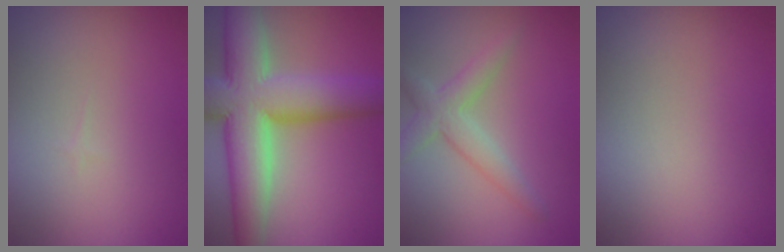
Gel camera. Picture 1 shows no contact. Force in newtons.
{"total": 11.9, "press": 11.9, "slide": 0.8}
{"total": 3.1, "press": 3.1, "slide": 0.1}
{"total": 0.0}